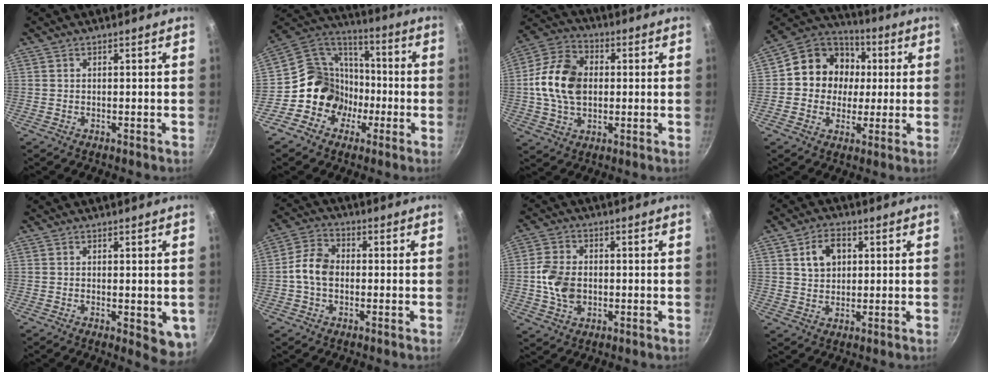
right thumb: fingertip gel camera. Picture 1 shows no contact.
{"total": 13.9, "force": [-4.0, 12.6, 4.6], "torque": [-0.019, 0.052, -0.082]}
{"total": 14.3, "force": [0.7, 10.1, 10.1], "torque": [-0.169, 0.016, -0.003]}
{"total": 14.3, "force": [1.6, 12.7, 6.5], "torque": [-0.071, 0.020, 0.012]}
{"total": 6.2, "force": [-0.9, 2.5, 5.6], "torque": [-0.063, -0.013, -0.009]}
{"total": 7.2, "force": [-0.7, 5.3, 4.8], "torque": [-0.075, 0.026, -0.026]}
{"total": 8.5, "force": [-0.7, 6.3, 5.7], "torque": [-0.098, 0.009, -0.018]}
{"total": 6.9, "force": [1.9, 5.0, 4.3], "torque": [-0.052, 0.005, 0.032]}